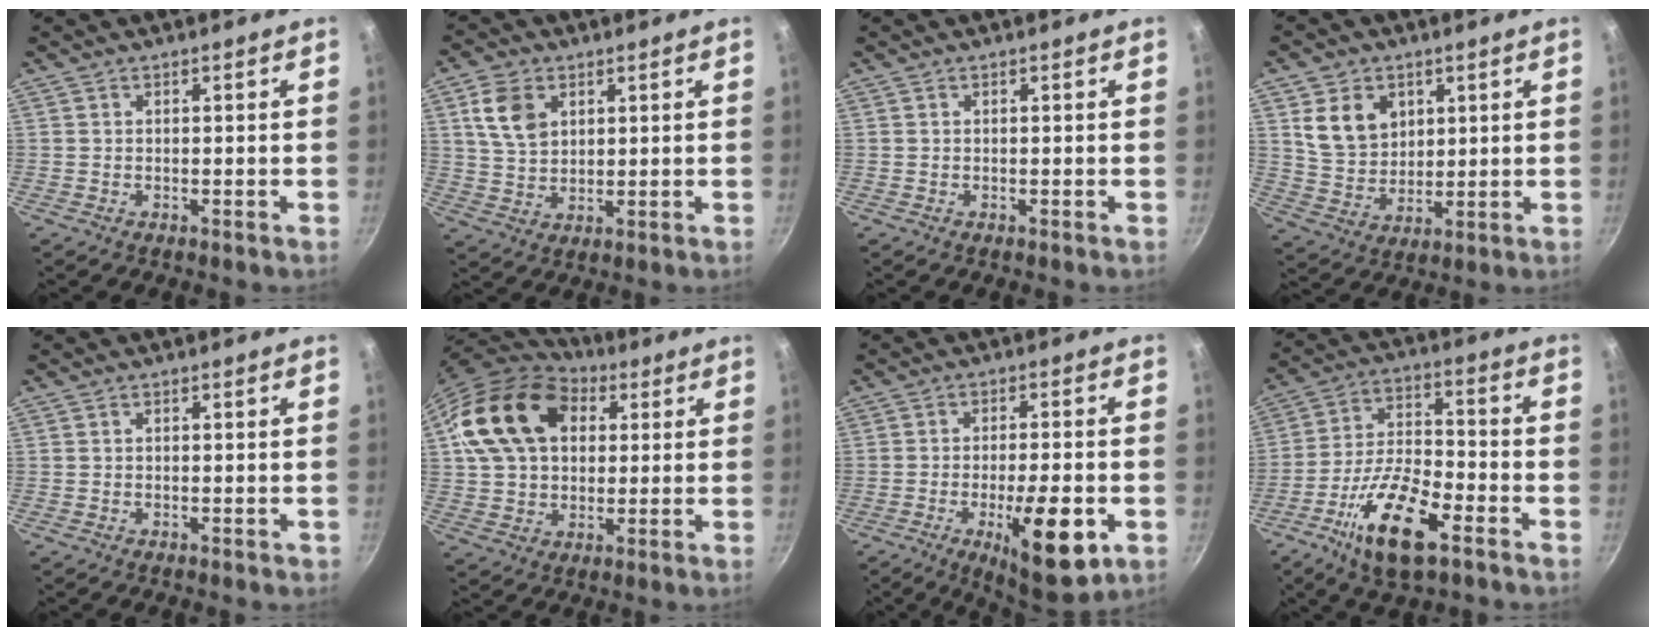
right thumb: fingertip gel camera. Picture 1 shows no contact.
{"total": 8.2, "force": [3.1, 5.7, 4.9], "torque": [-0.075, -0.010, 0.061]}
{"total": 0.0}
{"total": 9.8, "force": [3.5, 7.6, 5.1], "torque": [-0.066, -0.021, 0.076]}
{"total": 0.0}
{"total": 19.8, "force": [5.8, 13.9, 12.8], "torque": [-0.210, 0.010, 0.097]}
{"total": 14.3, "force": [-4.7, 4.3, 12.8], "torque": [-0.178, 0.008, -0.060]}
{"total": 15.9, "force": [-8.1, 5.9, 12.4], "torque": [-0.225, 0.030, -0.151]}